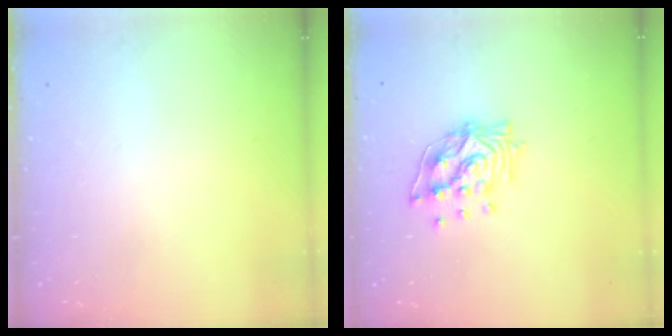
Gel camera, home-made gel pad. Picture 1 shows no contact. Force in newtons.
{"total": 11.7, "press": 11.6, "slide": 1.4}